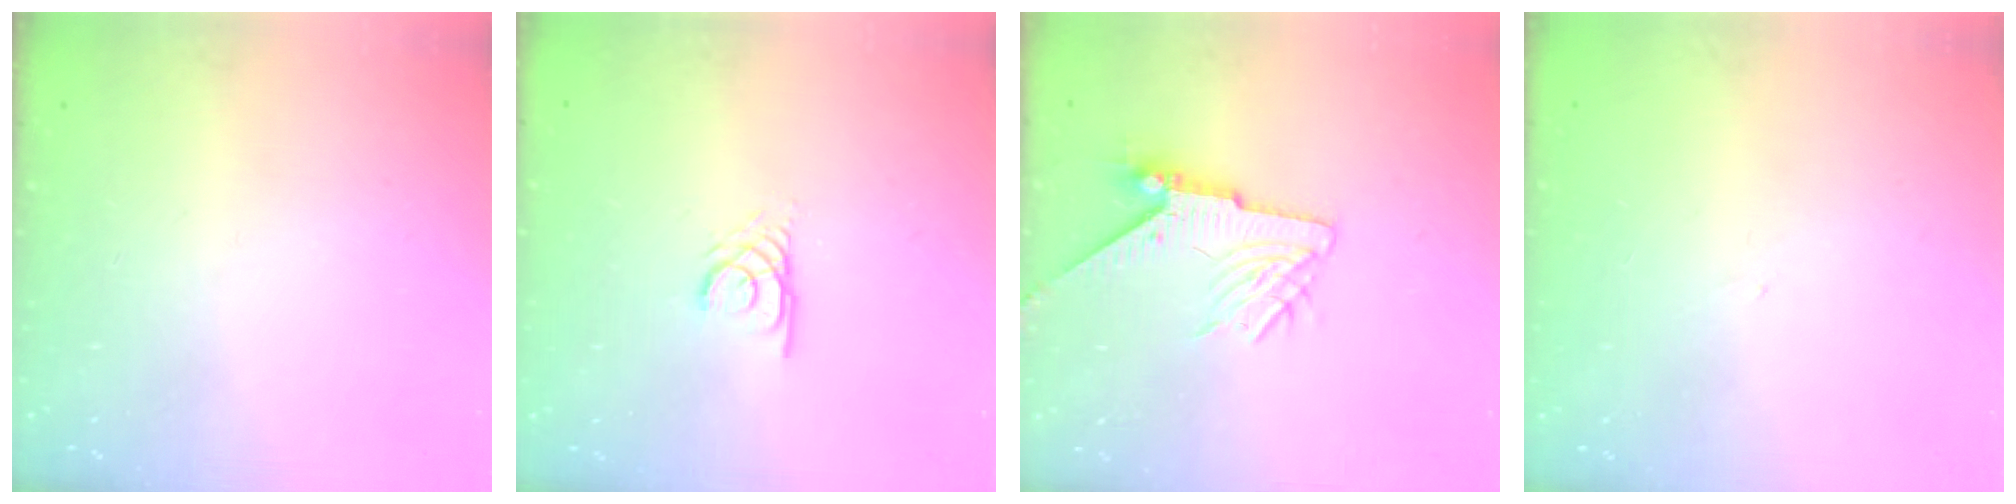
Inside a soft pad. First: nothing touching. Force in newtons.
{"total": 2.2, "press": 2.2, "slide": 0.3}
{"total": 8.0, "press": 8.0, "slide": 0.1}
{"total": 0.0}